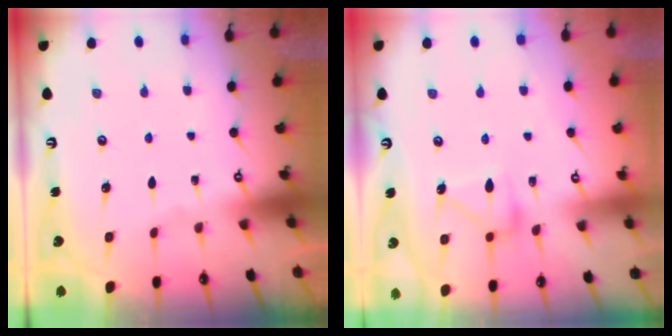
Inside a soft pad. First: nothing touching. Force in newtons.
{"total": 13.1, "press": 13.1, "slide": 0.7}